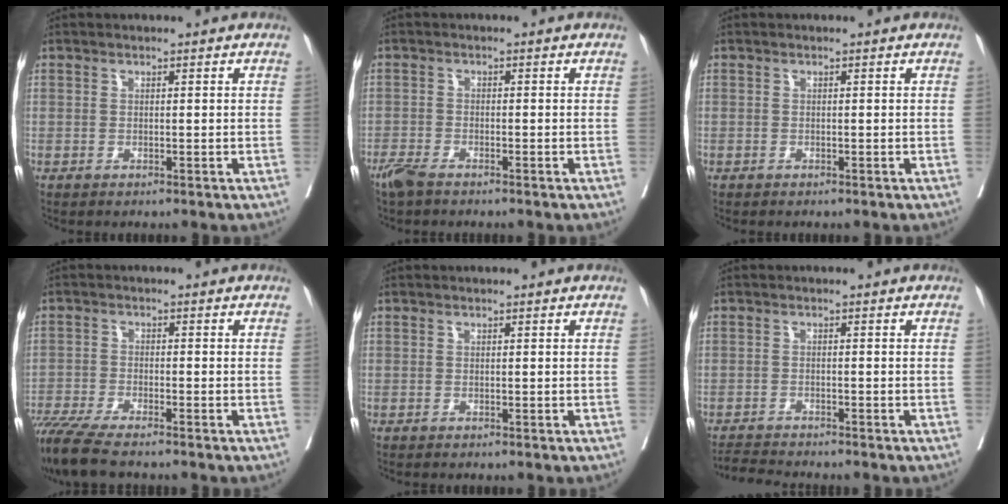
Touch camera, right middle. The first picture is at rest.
{"total": 2.9, "force": [-2.4, 0.6, 1.5], "torque": [-0.034, -0.006, -0.047]}
{"total": 0.0}
{"total": 9.0, "force": [-7.6, 0.7, 4.8], "torque": [-0.083, -0.022, -0.132]}
{"total": 0.0}
{"total": 3.6, "force": [-3.6, -0.4, 0.5], "torque": [-0.009, -0.020, -0.062]}